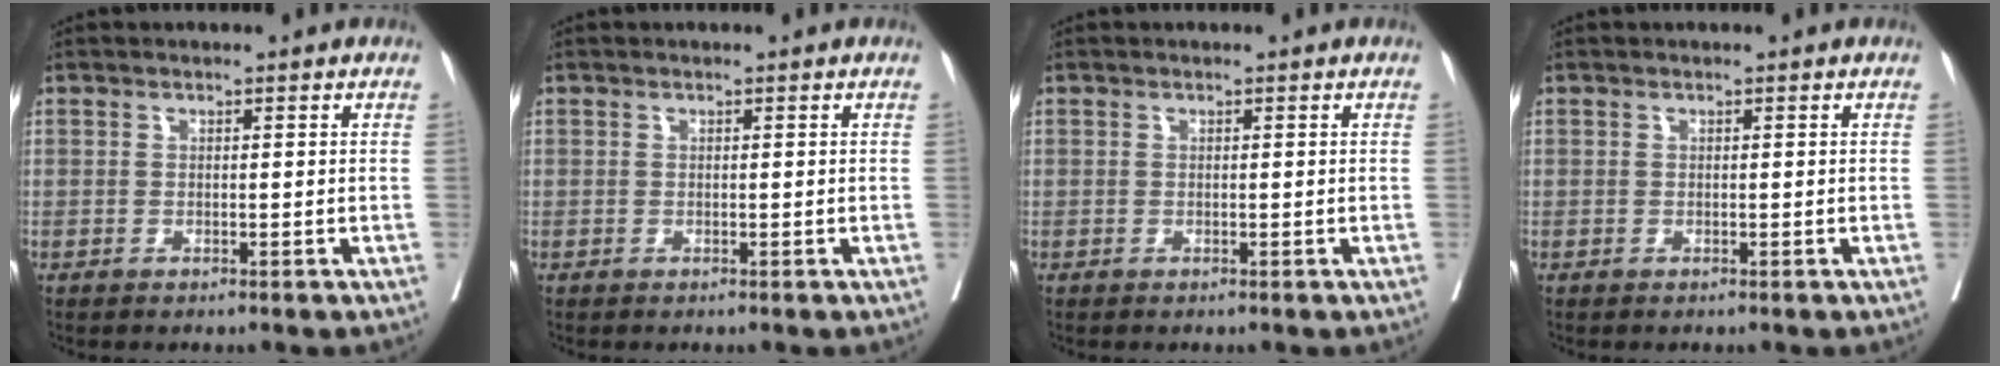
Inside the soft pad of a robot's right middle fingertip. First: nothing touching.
{"total": 0.0}
{"total": 0.0}
{"total": 0.0}